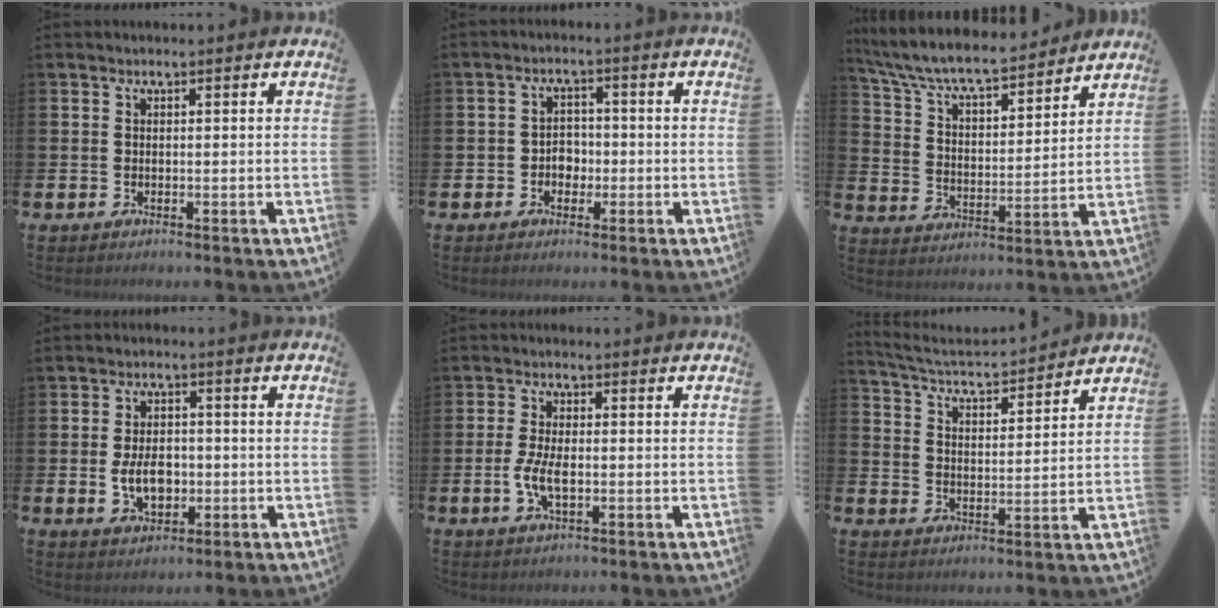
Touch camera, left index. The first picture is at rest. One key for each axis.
{"total": 2.9, "fx": -1.0, "fy": 2.4, "fz": 1.2, "tx": -0.017, "ty": 0.004, "tz": -0.027}
{"total": 8.1, "fx": 7.6, "fy": 1.4, "fz": 2.6, "tx": -0.087, "ty": -0.056, "tz": 0.131}
{"total": 5.3, "fx": -0.8, "fy": 3.4, "fz": 3.9, "tx": -0.060, "ty": -0.002, "tz": -0.020}
{"total": 4.3, "fx": -0.8, "fy": 2.0, "fz": 3.7, "tx": -0.075, "ty": -0.001, "tz": -0.018}
{"total": 4.6, "fx": 4.5, "fy": 0.6, "fz": 0.7, "tx": -0.038, "ty": -0.035, "tz": 0.073}